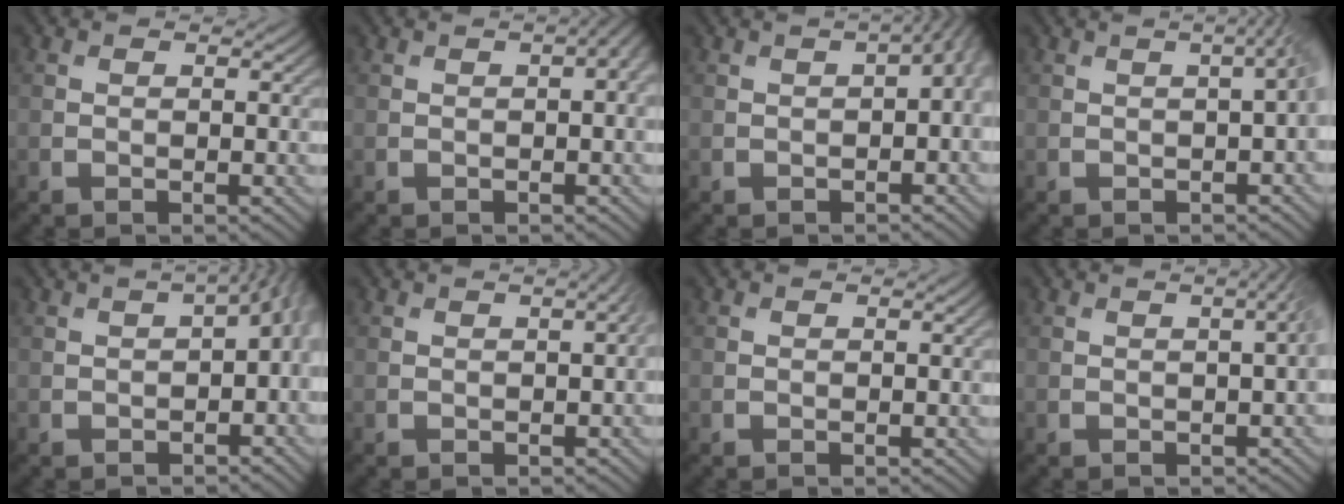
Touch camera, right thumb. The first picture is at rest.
{"total": 2.8, "force": [0.4, 1.0, 2.6], "torque": [-0.029, 0.008, 0.008]}
{"total": 4.0, "force": [-0.3, 1.7, 3.6], "torque": [-0.046, -0.002, 0.002]}
{"total": 4.1, "force": [0.0, 1.1, 3.9], "torque": [-0.036, 0.011, 0.002]}
{"total": 5.3, "force": [-0.6, 2.5, 4.7], "torque": [-0.058, -0.003, -0.003]}
{"total": 2.3, "force": [0.3, 0.6, 2.2], "torque": [-0.022, 0.011, 0.005]}
{"total": 0.0}
{"total": 2.9, "force": [0.1, 0.7, 2.8], "torque": [-0.026, 0.014, 0.004]}